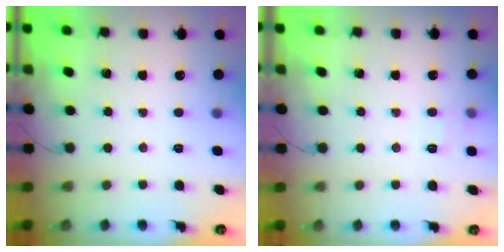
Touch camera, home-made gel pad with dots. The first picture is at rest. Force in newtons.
{"total": 5.0, "press": 4.7, "slide": 1.4}